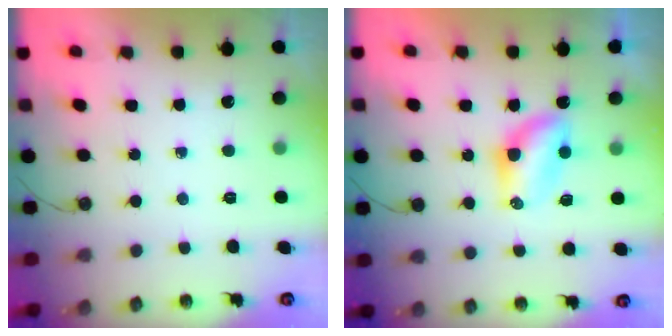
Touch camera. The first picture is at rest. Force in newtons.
{"total": 5.8, "press": 5.7, "slide": 0.7}